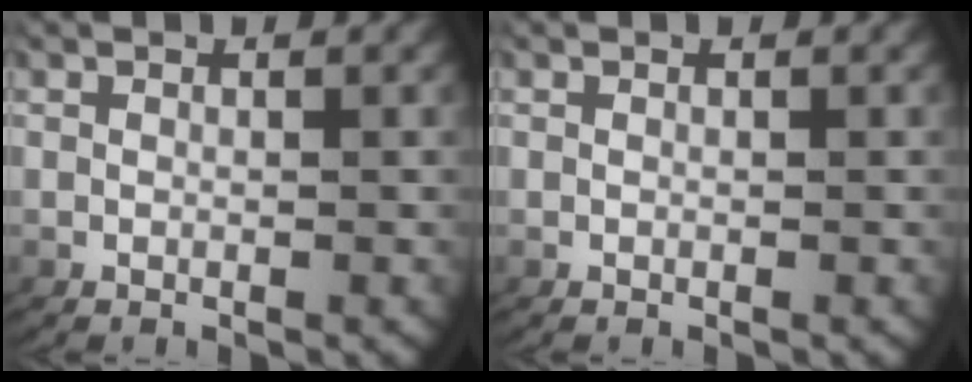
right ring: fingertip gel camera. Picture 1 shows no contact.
{"total": 0.0}